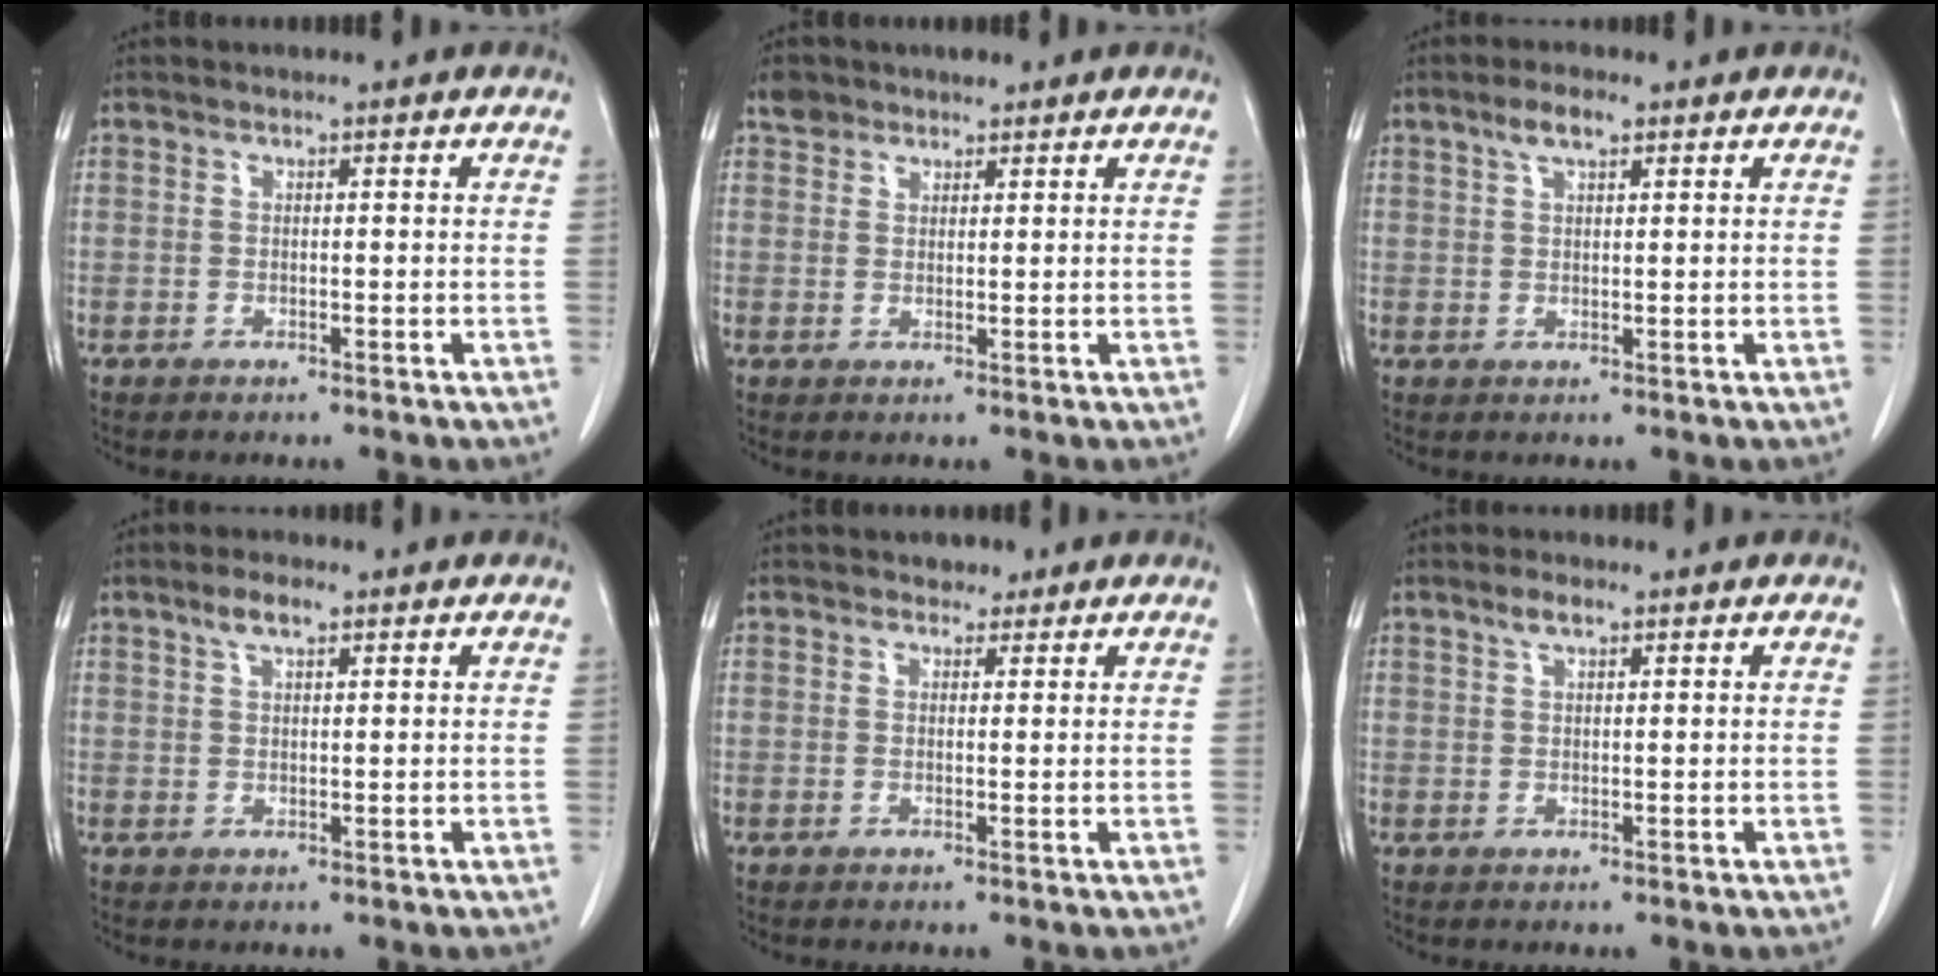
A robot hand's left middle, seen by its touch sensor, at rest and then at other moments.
{"total": 2.6, "force": [2.0, 1.6, 0.1], "torque": [0.000, 0.010, 0.032]}
{"total": 3.2, "force": [2.0, 0.9, 2.3], "torque": [-0.050, 0.007, 0.039]}
{"total": 2.8, "force": [1.8, 0.8, 2.0], "torque": [-0.045, 0.007, 0.036]}
{"total": 1.5, "force": [1.1, 1.0, 0.2], "torque": [-0.004, 0.001, 0.014]}
{"total": 1.9, "force": [1.3, 0.4, 1.3], "torque": [-0.030, 0.005, 0.026]}